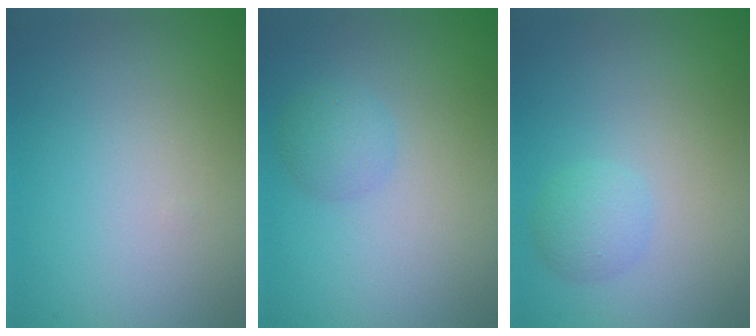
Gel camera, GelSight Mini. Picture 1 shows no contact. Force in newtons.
{"total": 1.8, "press": 1.8, "slide": 0.1}
{"total": 1.8, "press": 1.8, "slide": 0.1}